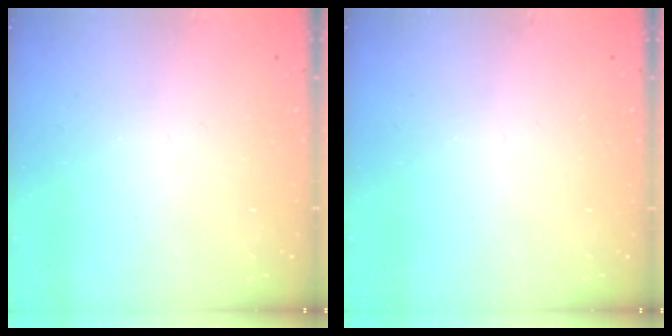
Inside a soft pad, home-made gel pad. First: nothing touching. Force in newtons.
{"total": 0.0}